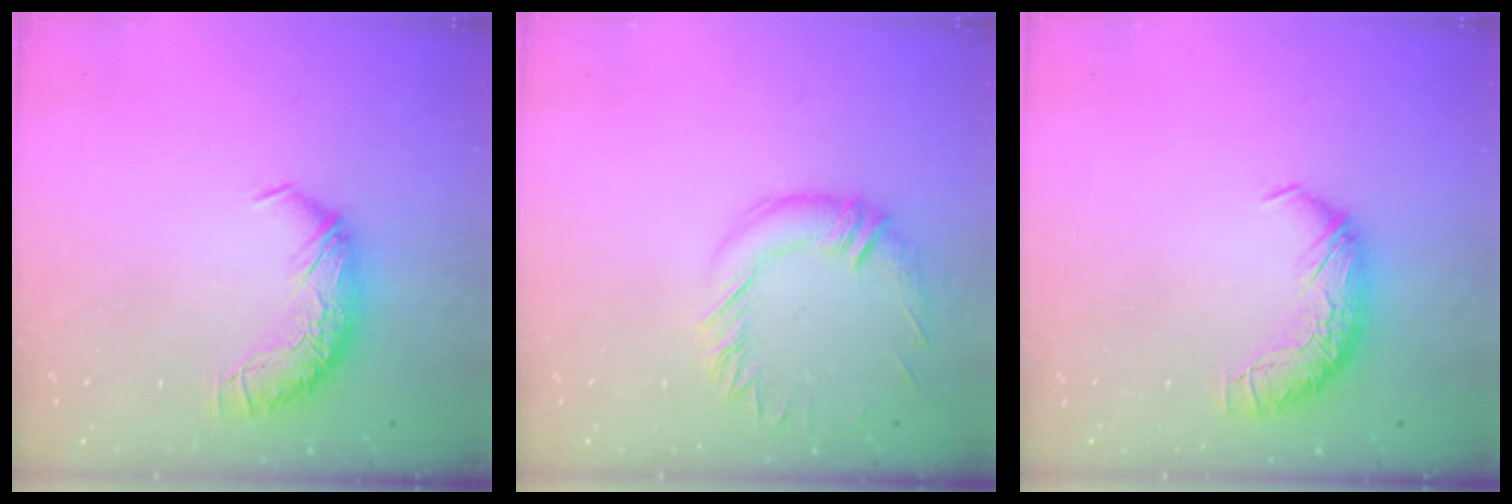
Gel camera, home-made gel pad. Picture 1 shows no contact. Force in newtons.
{"total": 0.8, "press": 0.2, "slide": 0.8}
{"total": 0.0}